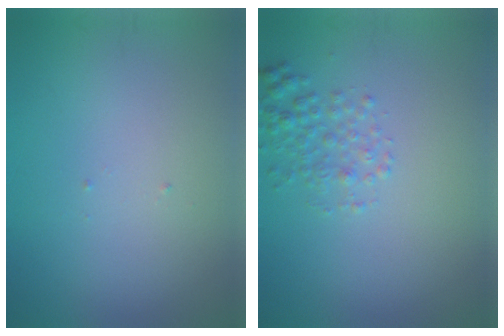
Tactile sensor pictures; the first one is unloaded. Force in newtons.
{"total": 2.0, "press": 2.0, "slide": 0.1}